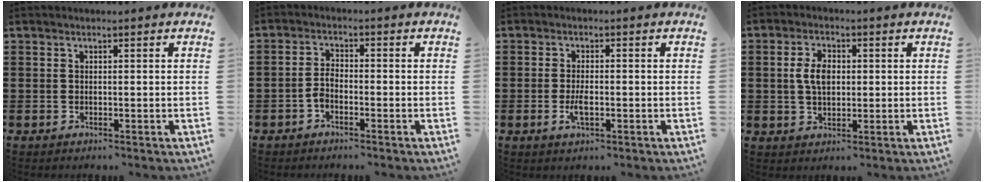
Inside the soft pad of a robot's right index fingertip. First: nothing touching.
{"total": 2.4, "force": [-1.5, 0.9, 1.6], "torque": [-0.043, 0.002, -0.032]}
{"total": 3.0, "force": [-0.8, 0.9, 2.7], "torque": [-0.056, -0.005, -0.015]}
{"total": 4.8, "force": [0.5, 2.9, 3.8], "torque": [-0.087, 0.010, 0.004]}